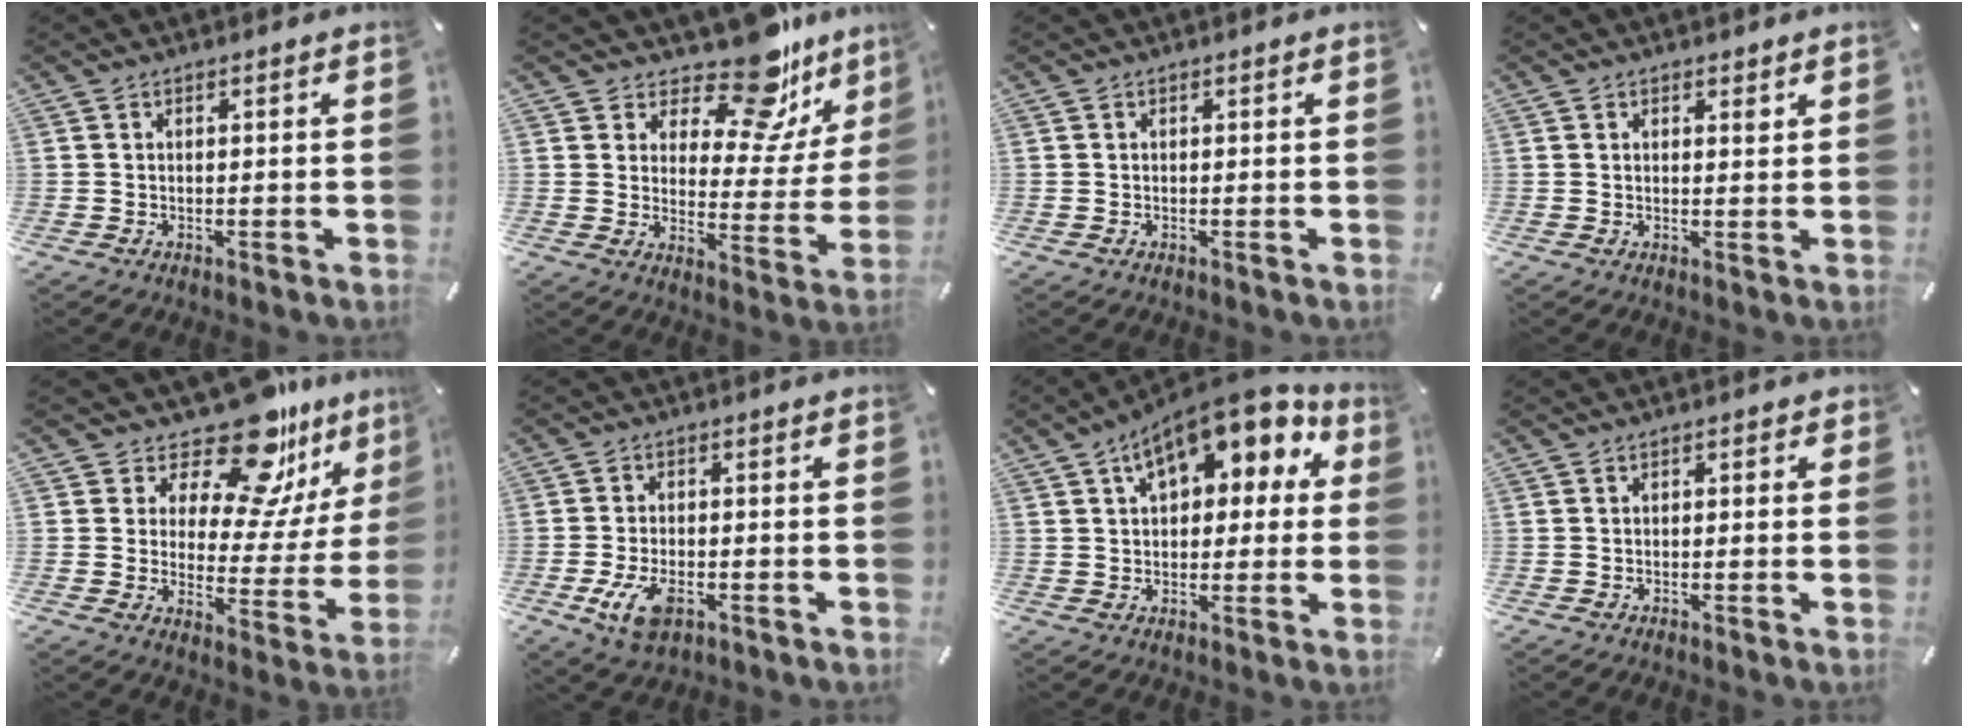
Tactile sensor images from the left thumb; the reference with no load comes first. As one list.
[{"total": 15.2, "force": [12.4, 5.7, 6.6], "torque": [-0.094, -0.112, 0.209]}, {"total": 0.0}, {"total": 1.3, "force": [0.9, 0.8, 0.4], "torque": [0.008, -0.005, 0.014]}, {"total": 16.6, "force": [14.3, 5.3, 6.6], "torque": [-0.113, -0.130, 0.242]}, {"total": 7.0, "force": [-2.7, 4.0, 5.0], "torque": [-0.117, 0.004, -0.050]}, {"total": 13.4, "force": [7.6, 7.1, 8.4], "torque": [-0.128, -0.036, 0.131]}, {"total": 0.8, "force": [-0.1, 0.6, 0.5], "torque": [-0.009, 0.005, -0.002]}]